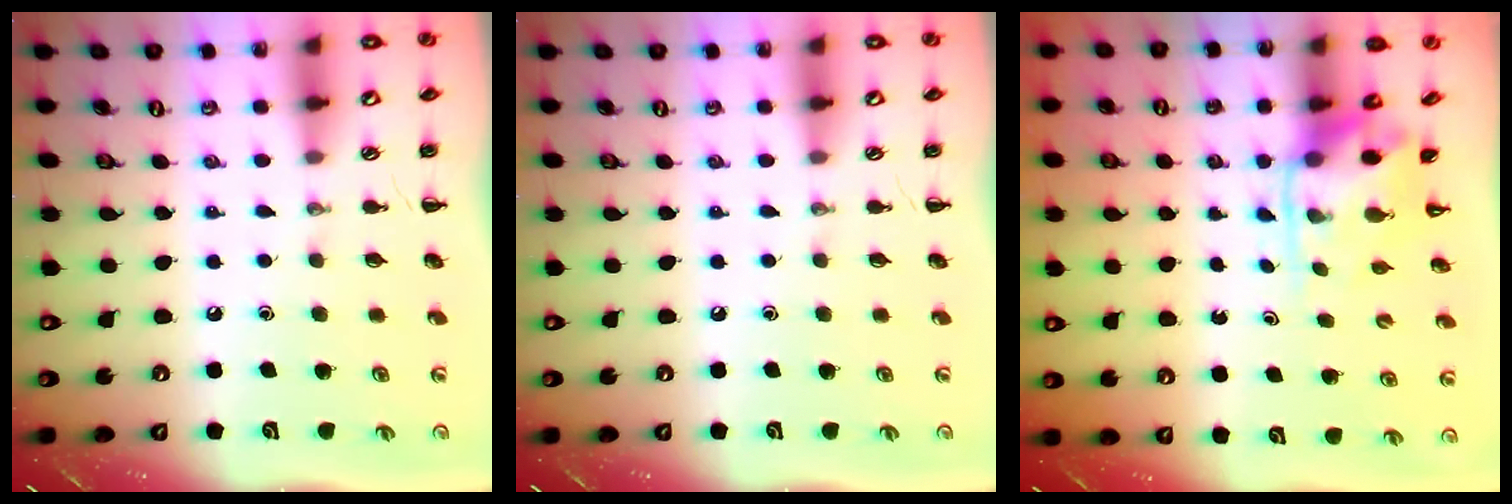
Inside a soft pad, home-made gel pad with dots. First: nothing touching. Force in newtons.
{"total": 0.0}
{"total": 3.5, "press": 3.4, "slide": 0.8}